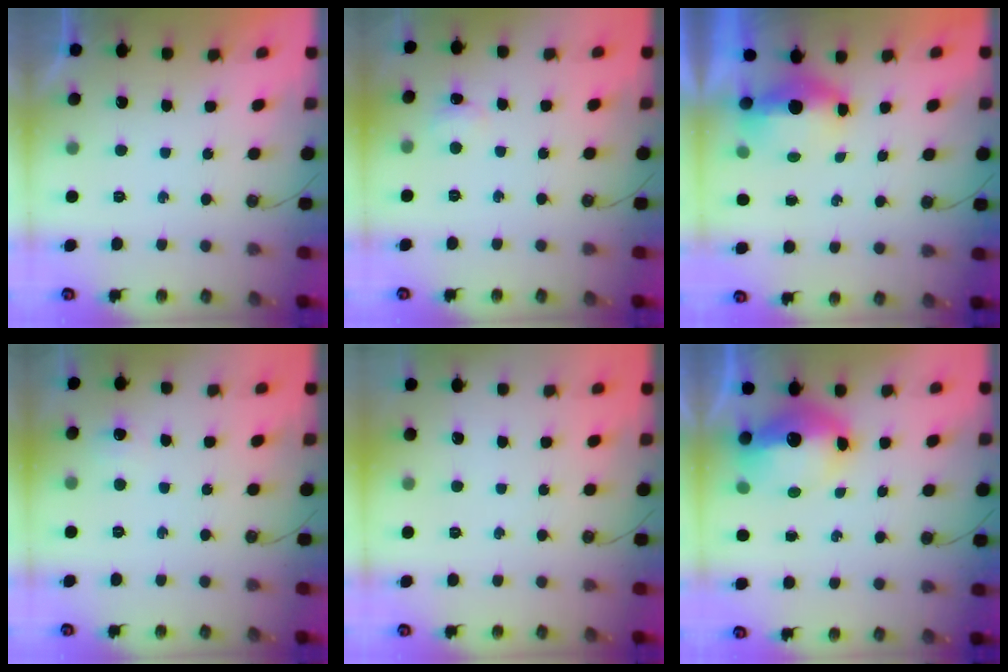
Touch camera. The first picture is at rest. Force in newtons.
{"total": 5.2, "press": 5.2, "slide": 0.8}
{"total": 5.3, "press": 5.1, "slide": 1.2}
{"total": 5.4, "press": 5.3, "slide": 0.8}
{"total": 0.0}
{"total": 11.5, "press": 11.4, "slide": 1.5}